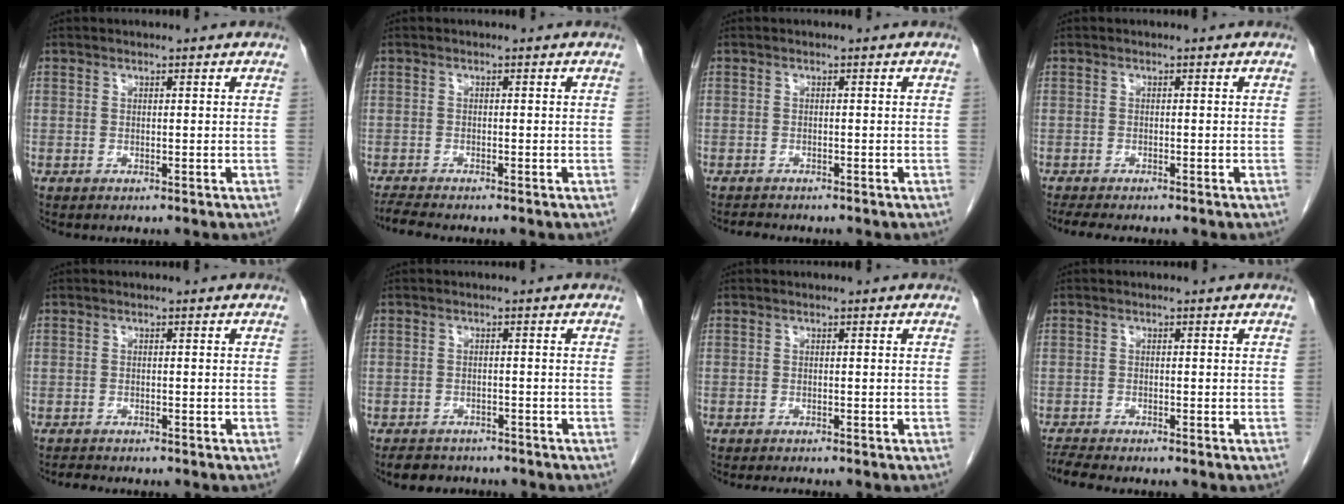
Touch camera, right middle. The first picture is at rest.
{"total": 2.6, "force": [-2.4, -0.3, 0.8], "torque": [-0.021, -0.012, -0.046]}
{"total": 1.5, "force": [-1.4, 0.3, 0.2], "torque": [-0.010, -0.005, -0.021]}
{"total": 4.8, "force": [-4.1, 0.9, 2.4], "torque": [-0.034, -0.011, -0.060]}
{"total": 1.7, "force": [-1.7, 0.4, 0.4], "torque": [-0.012, -0.006, -0.024]}
{"total": 5.4, "force": [-4.7, 2.3, 1.1], "torque": [-0.017, -0.002, -0.066]}
{"total": 2.0, "force": [-1.8, 0.1, 0.8], "torque": [-0.012, -0.004, -0.024]}
{"total": 3.0, "force": [-2.8, -0.3, 0.9], "torque": [-0.021, -0.014, -0.052]}